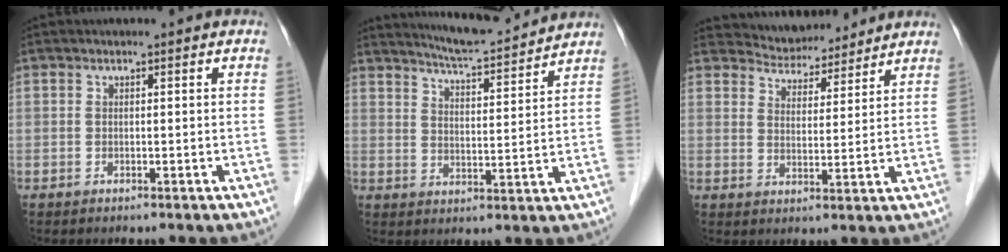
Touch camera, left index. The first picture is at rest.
{"total": 11.8, "force": [11.2, 0.3, 3.7], "torque": [-0.068, 0.008, 0.164]}
{"total": 8.2, "force": [7.9, 1.9, 1.0], "torque": [-0.020, 0.015, 0.122]}